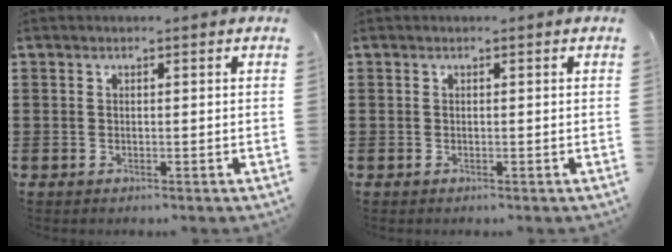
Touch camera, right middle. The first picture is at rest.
{"total": 0.0}